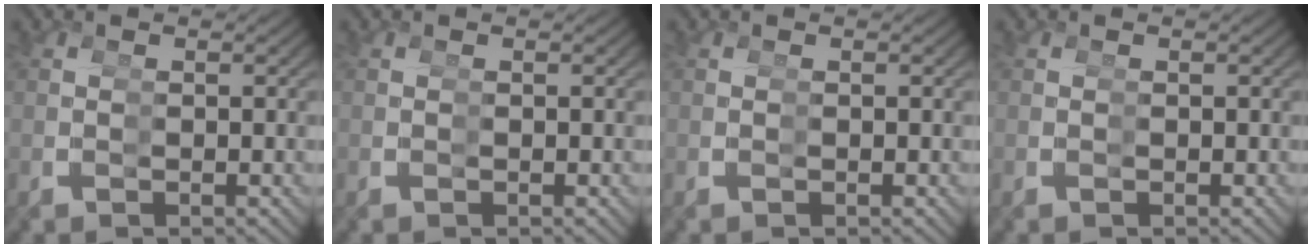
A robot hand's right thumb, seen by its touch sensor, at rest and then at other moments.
{"total": 0.0}
{"total": 0.0}
{"total": 0.0}